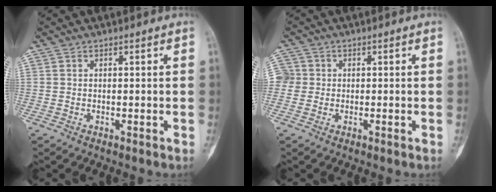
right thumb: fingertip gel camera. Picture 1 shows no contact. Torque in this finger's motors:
{"motor_torque": [-0.11, -0.22, 0.20, -0.10, -0.07]}